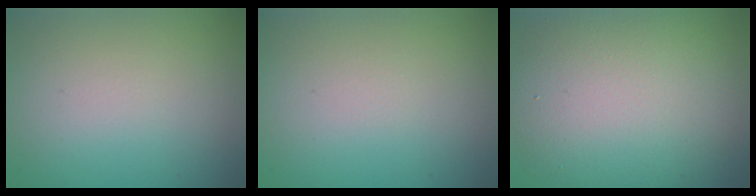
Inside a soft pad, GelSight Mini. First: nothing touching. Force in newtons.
{"total": 0.0}
{"total": 10.0, "press": 10.0, "slide": 0.1}